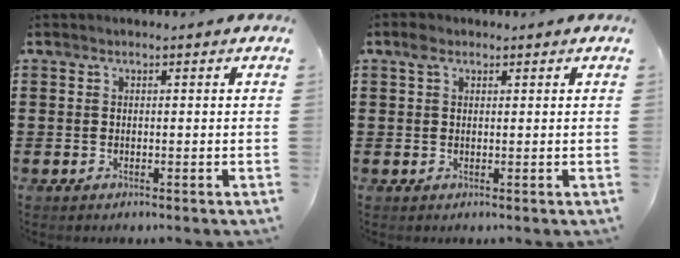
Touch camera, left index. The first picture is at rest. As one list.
[{"total": 1.7, "force": [0.9, 1.1, 0.9], "torque": [-0.021, 0.007, 0.017]}]